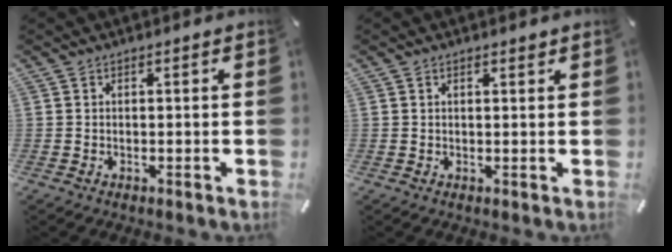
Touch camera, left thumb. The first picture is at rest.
{"total": 1.1, "force": [0.6, 0.4, 0.8], "torque": [-0.017, 0.001, 0.010]}